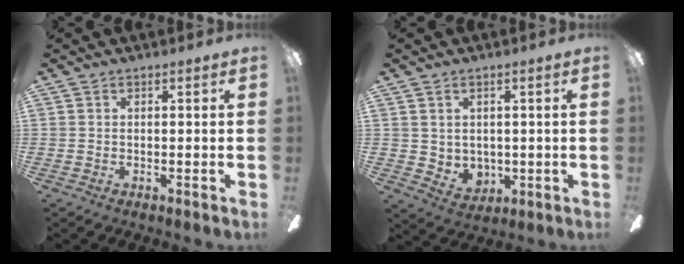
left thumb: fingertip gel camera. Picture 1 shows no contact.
{"total": 4.4, "force": [2.1, 3.7, 0.9], "torque": [-0.013, -0.012, 0.043]}